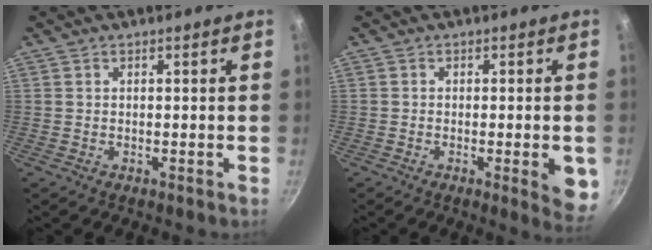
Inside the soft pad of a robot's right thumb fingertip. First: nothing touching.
{"total": 6.4, "force": [-1.6, 1.5, 6.0], "torque": [-0.062, -0.001, -0.020]}